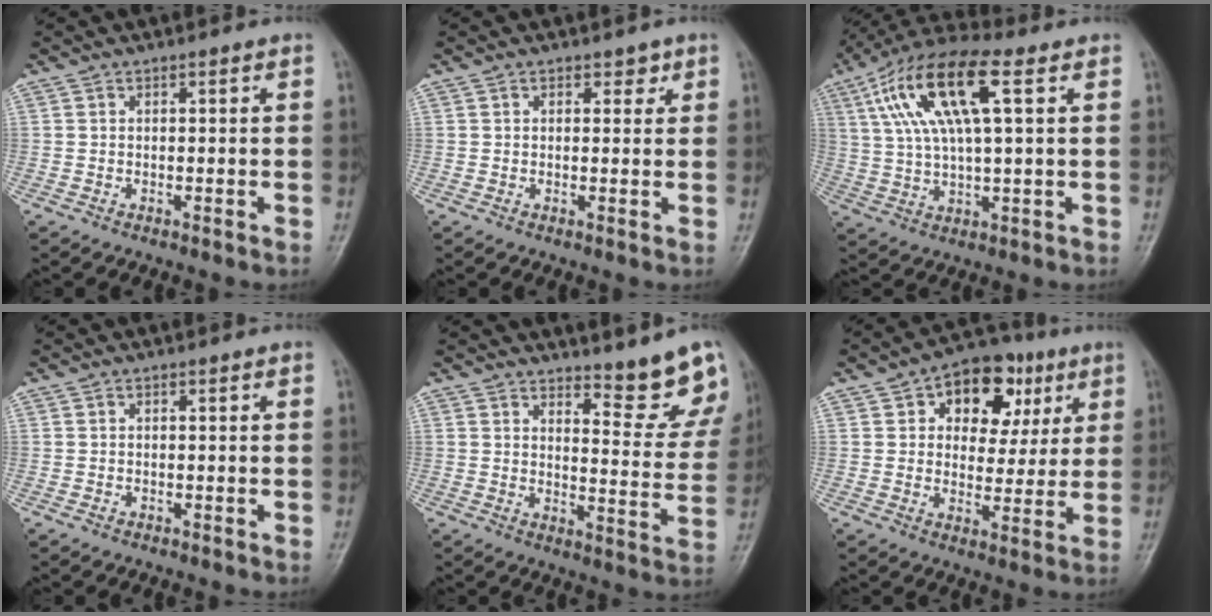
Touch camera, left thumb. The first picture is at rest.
{"total": 1.7, "force": [1.0, 1.2, 0.7], "torque": [0.009, -0.002, 0.008]}
{"total": 15.9, "force": [5.5, 5.1, 14.0], "torque": [-0.282, 0.018, 0.098]}
{"total": 0.5, "force": [-0.2, 0.4, 0.2], "torque": [-0.003, 0.001, -0.004]}
{"total": 10.4, "force": [9.0, 2.4, 4.7], "torque": [-0.026, -0.079, 0.111]}
{"total": 13.8, "force": [5.6, 9.1, 8.7], "torque": [-0.070, 0.000, 0.080]}